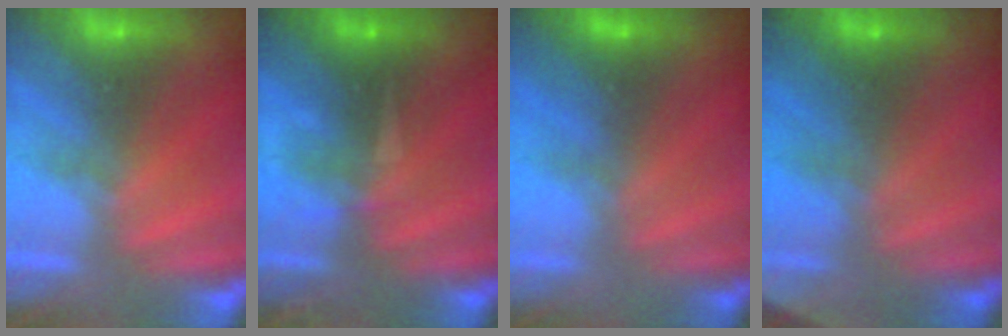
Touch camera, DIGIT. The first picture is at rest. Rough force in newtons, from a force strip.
{"total": 3.2}
{"total": 5.3}
{"total": 2.8}